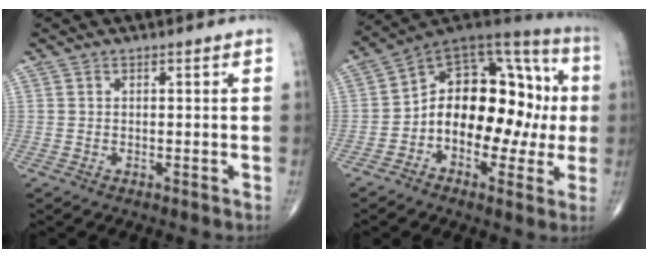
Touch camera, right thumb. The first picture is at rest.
{"total": 20.1, "force": [-1.3, 12.9, 15.3], "torque": [-0.179, 0.061, -0.025]}